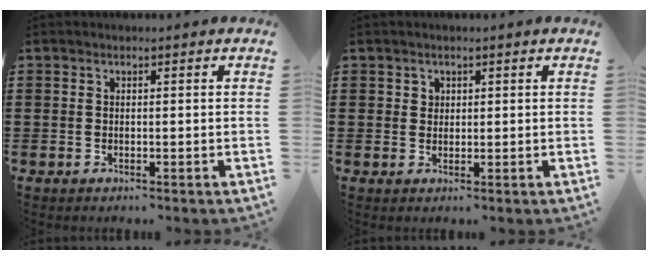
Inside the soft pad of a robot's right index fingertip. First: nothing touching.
{"total": 1.3, "force": [0.7, 1.1, 0.1], "torque": [-0.005, 0.003, 0.015]}